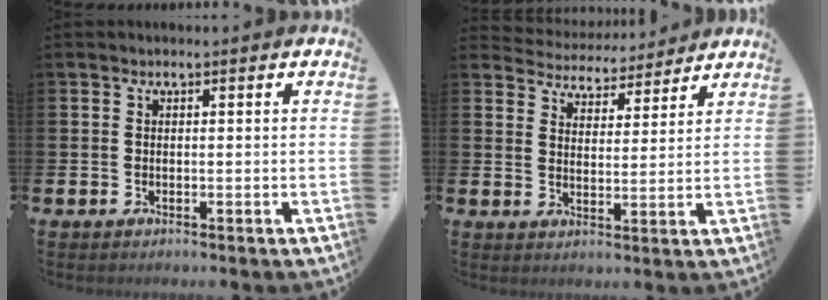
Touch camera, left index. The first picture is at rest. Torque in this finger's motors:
{"motor_torque": [0.21, -0.34, 0.04, -0.07]}